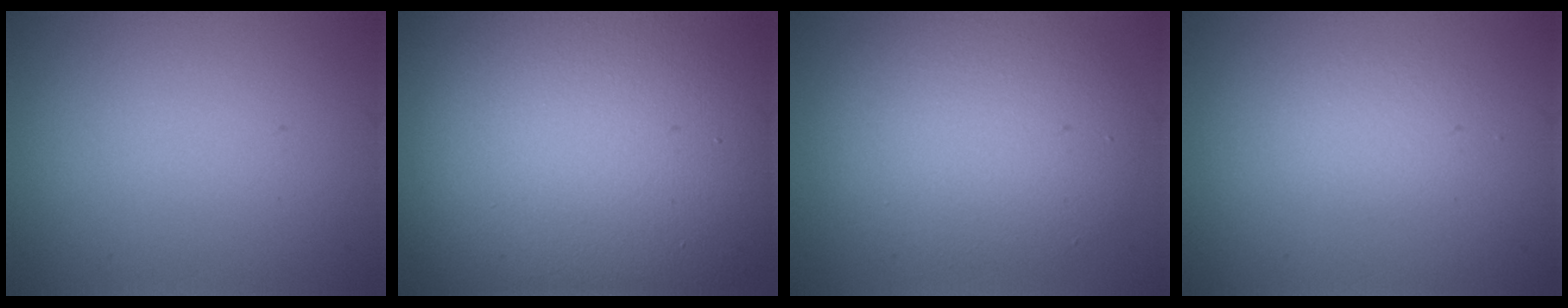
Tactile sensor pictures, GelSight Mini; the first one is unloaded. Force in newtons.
{"total": 20.6, "press": 20.6, "slide": 1.1}
{"total": 6.7, "press": 6.7, "slide": 0.3}
{"total": 1.4, "press": 1.4, "slide": 0.0}